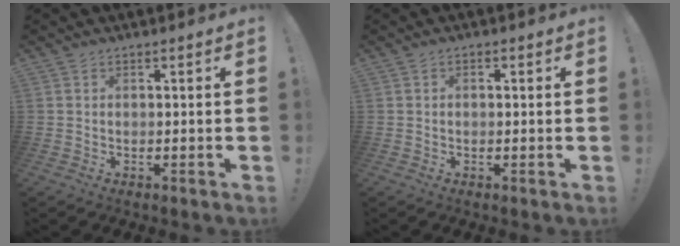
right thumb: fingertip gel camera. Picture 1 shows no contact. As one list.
[{"total": 0.8, "force": [-0.3, 0.5, 0.5], "torque": [-0.005, 0.001, -0.008]}]